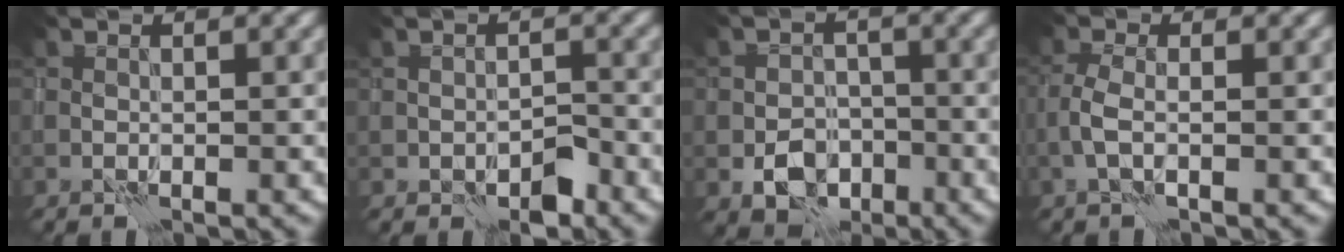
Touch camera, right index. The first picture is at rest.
{"total": 2.1, "force": [-1.3, 1.3, 1.0], "torque": [-0.009, 0.004, -0.018]}
{"total": 3.9, "force": [-1.6, 3.0, 1.8], "torque": [-0.025, -0.006, -0.029]}
{"total": 2.0, "force": [-0.4, 0.9, 1.8], "torque": [-0.042, 0.002, -0.014]}